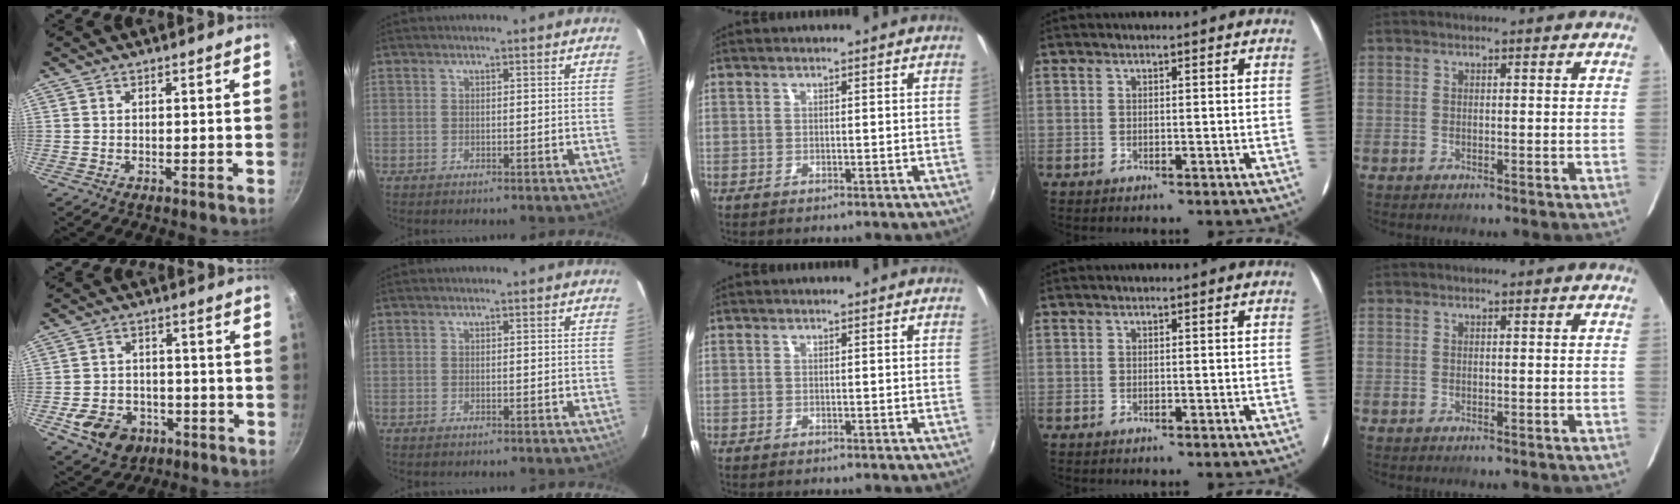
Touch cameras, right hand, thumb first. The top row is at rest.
{"thumb": {"total": 10.7, "force": [-4.6, 8.1, 5.3], "torque": [-0.073, 0.028, -0.065]}}